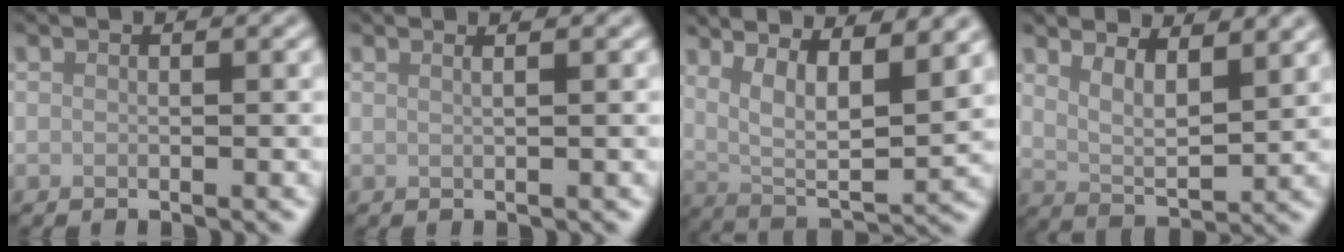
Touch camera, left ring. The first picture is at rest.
{"total": 2.1, "force": [1.1, 1.1, 1.4], "torque": [0.002, 0.003, -0.012]}
{"total": 10.6, "force": [5.4, 3.4, 8.5], "torque": [-0.136, 0.009, 0.079]}
{"total": 4.7, "force": [3.0, 1.8, 3.2], "torque": [-0.062, -0.008, 0.057]}